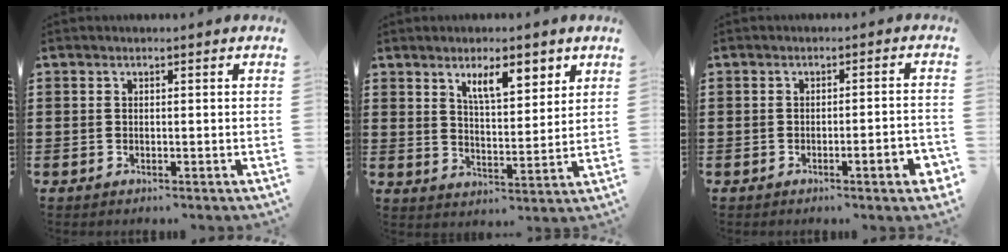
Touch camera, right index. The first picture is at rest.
{"total": 7.0, "force": [4.3, 2.3, 5.0], "torque": [-0.086, -0.006, 0.070]}
{"total": 3.7, "force": [-1.9, 0.1, 3.2], "torque": [-0.050, -0.009, -0.030]}